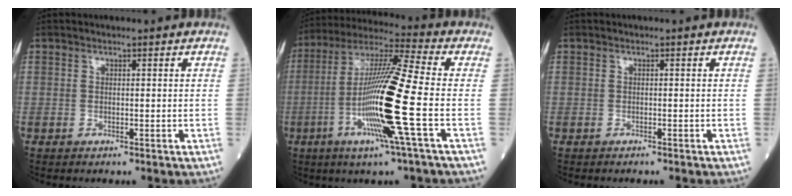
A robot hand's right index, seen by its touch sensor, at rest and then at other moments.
{"total": 16.2, "force": [-3.9, -1.4, 15.6], "torque": [-0.305, -0.013, -0.085]}
{"total": 1.2, "force": [-1.0, 0.0, 0.6], "torque": [-0.011, 0.000, -0.010]}